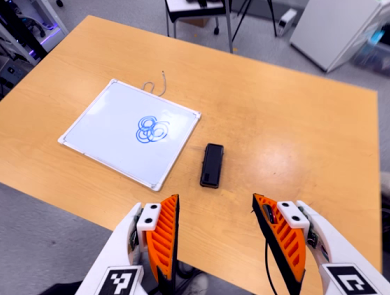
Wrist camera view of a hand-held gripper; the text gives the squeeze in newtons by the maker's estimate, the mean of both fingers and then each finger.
{"total": 0.0}